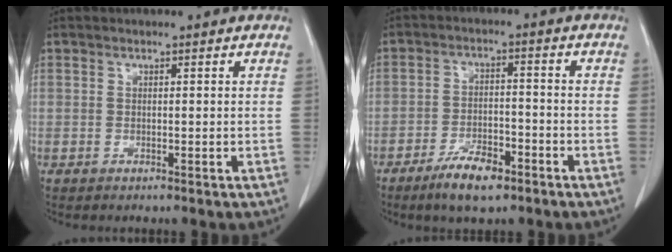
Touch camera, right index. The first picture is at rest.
{"total": 7.0, "force": [-4.8, 2.3, 4.6], "torque": [-0.088, -0.003, -0.079]}